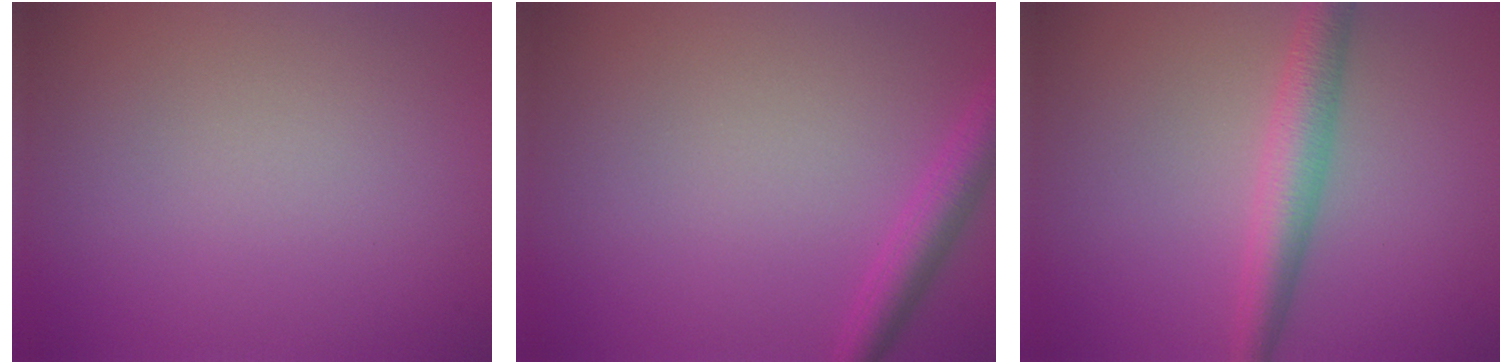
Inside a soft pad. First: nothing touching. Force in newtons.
{"total": 2.7, "press": 2.7, "slide": 0.2}
{"total": 4.0, "press": 4.0, "slide": 0.0}